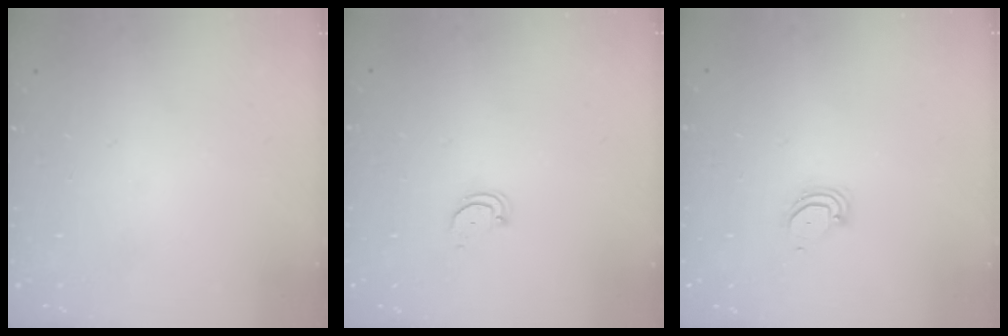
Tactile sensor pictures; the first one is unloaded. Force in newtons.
{"total": 2.4, "press": 2.4, "slide": 0.2}
{"total": 3.5, "press": 3.5, "slide": 0.3}